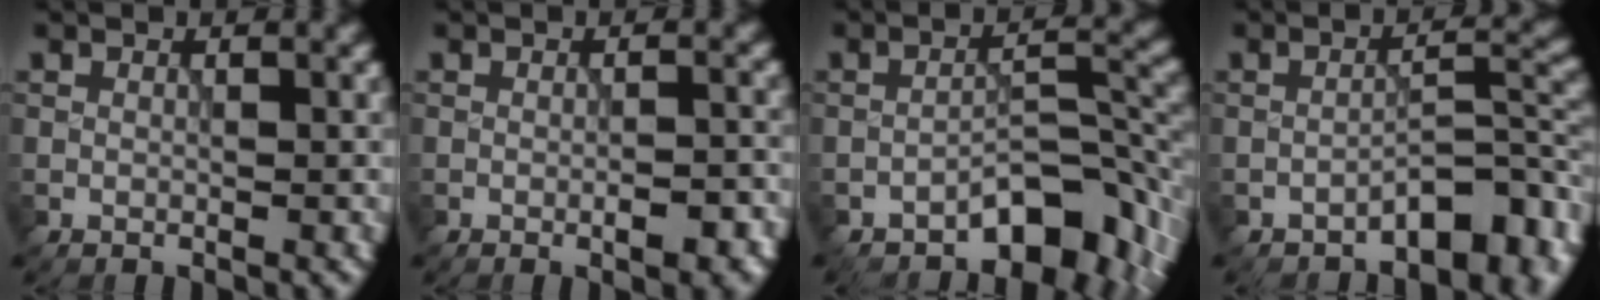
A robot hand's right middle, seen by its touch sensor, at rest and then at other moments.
{"total": 2.9, "force": [-1.1, 0.9, 2.5], "torque": [-0.037, 0.001, -0.013]}
{"total": 6.7, "force": [-4.3, 2.6, 4.4], "torque": [-0.051, 0.012, -0.067]}
{"total": 5.1, "force": [-3.4, 1.9, 3.4], "torque": [-0.039, 0.011, -0.054]}